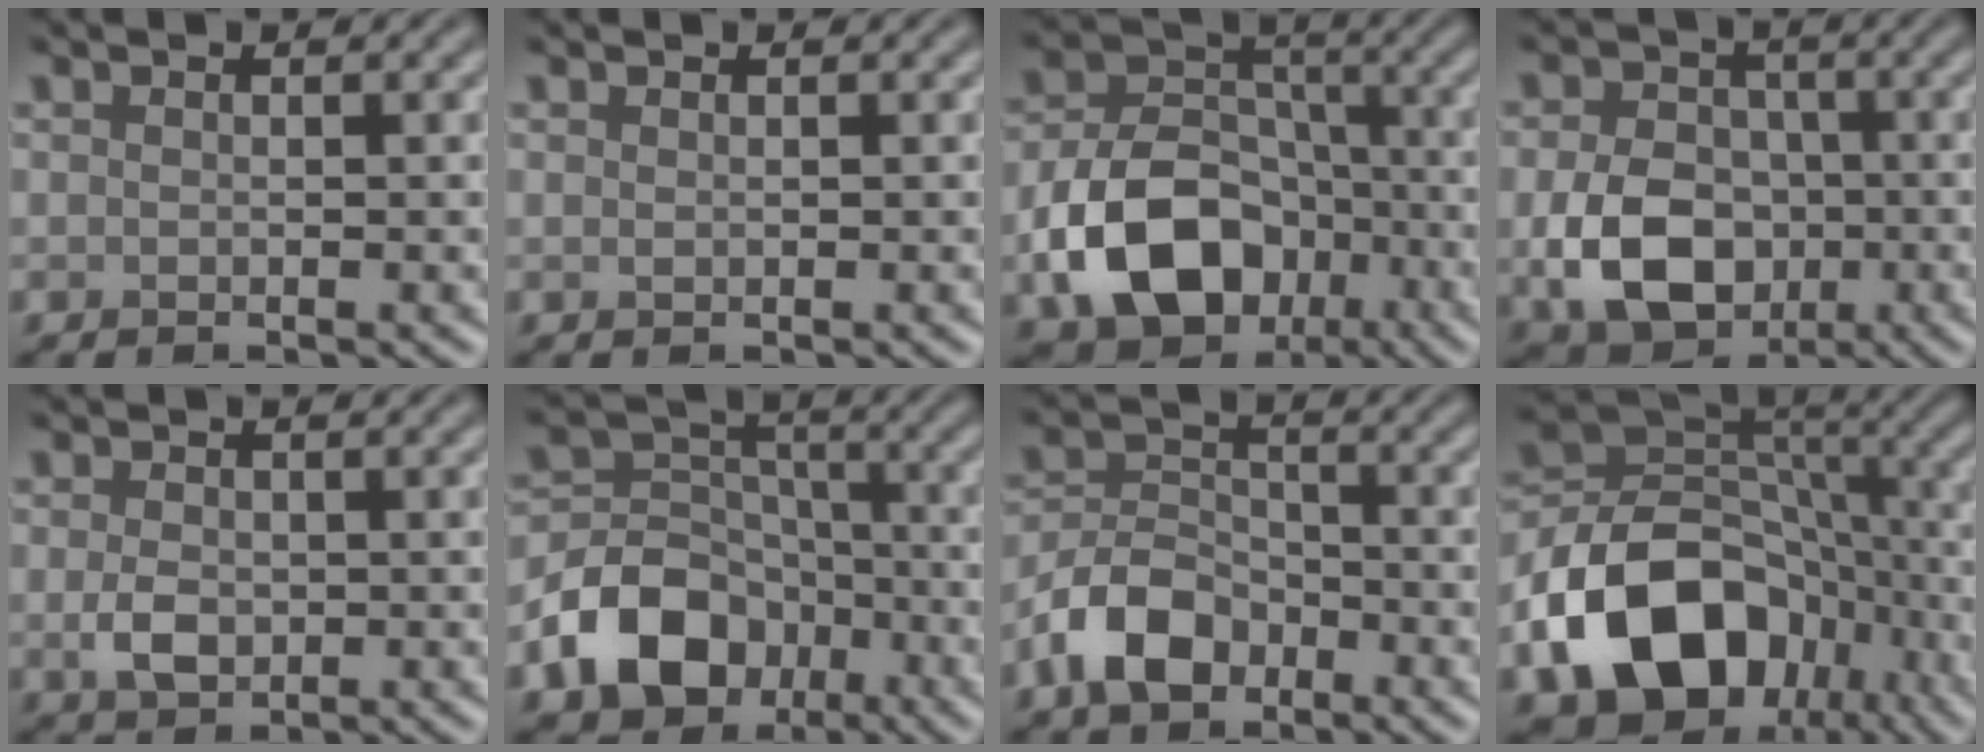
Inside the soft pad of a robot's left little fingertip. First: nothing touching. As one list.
[{"total": 0.0}, {"total": 10.3, "force": [-4.1, 7.2, 6.0], "torque": [-0.109, -0.005, -0.077]}, {"total": 8.1, "force": [-2.0, 6.1, 4.9], "torque": [-0.100, -0.012, -0.041]}, {"total": 2.5, "force": [-0.3, 1.8, 1.7], "torque": [-0.035, -0.004, -0.006]}, {"total": 8.8, "force": [-4.3, 6.5, 4.1], "torque": [-0.070, -0.002, -0.089]}, {"total": 5.3, "force": [-3.0, 3.4, 2.8], "torque": [-0.056, 0.002, -0.065]}, {"total": 15.4, "force": [-7.2, 11.1, 7.9], "torque": [-0.158, 0.003, -0.126]}]